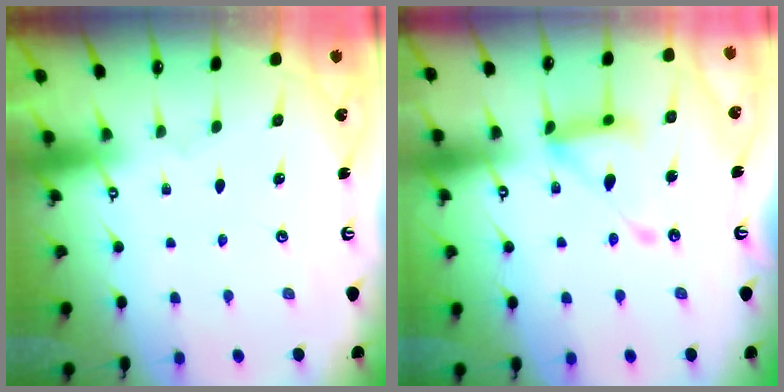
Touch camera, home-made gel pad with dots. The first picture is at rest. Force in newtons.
{"total": 15.1, "press": 15.1, "slide": 1.3}